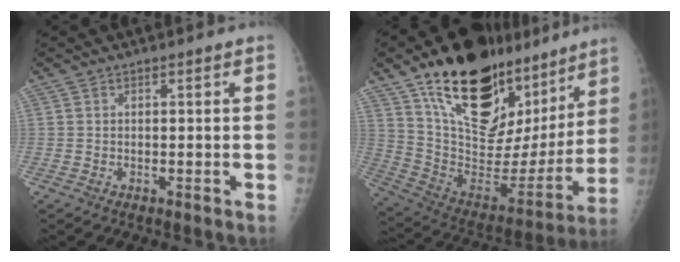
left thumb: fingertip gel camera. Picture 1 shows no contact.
{"total": 32.3, "force": [20.0, 15.9, 19.7], "torque": [-0.274, -0.047, 0.331]}